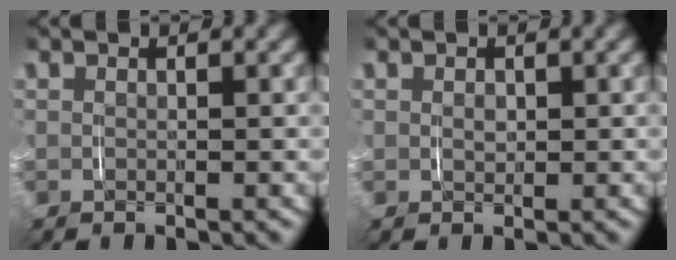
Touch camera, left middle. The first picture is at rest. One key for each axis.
{"total": 0.7, "fx": 0.0, "fy": 0.5, "fz": 0.4, "tx": -0.008, "ty": -0.007, "tz": 0.004}